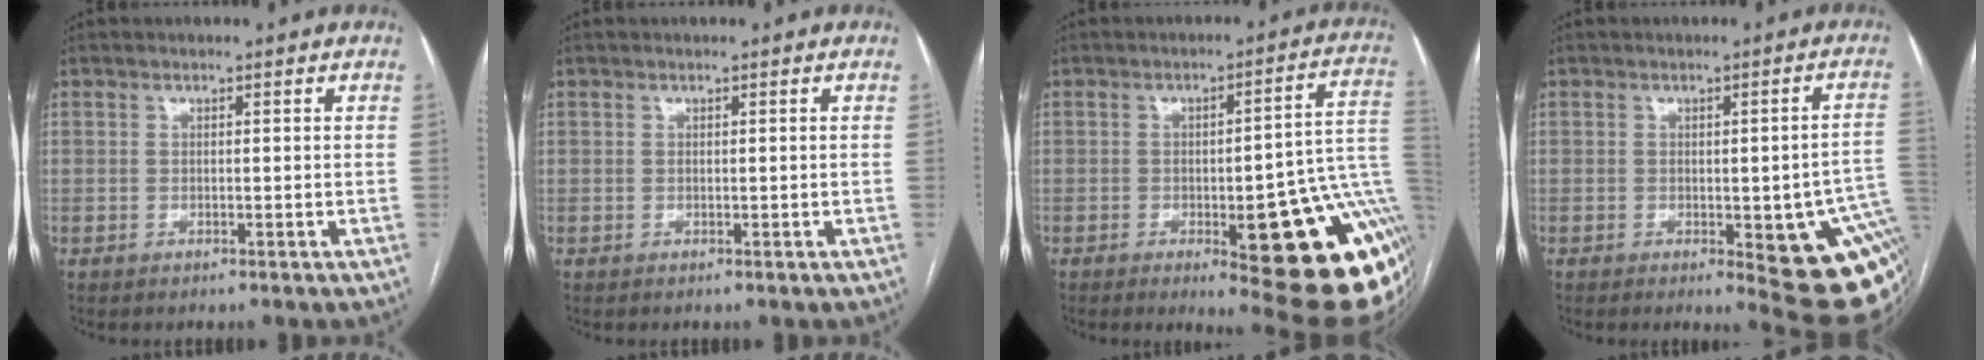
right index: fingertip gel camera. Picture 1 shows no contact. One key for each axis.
{"total": 0.0}
{"total": 23.7, "fx": -6.9, "fy": 4.7, "fz": 22.1, "tx": -0.173, "ty": 0.006, "tz": -0.077}
{"total": 16.0, "fx": -4.3, "fy": 4.0, "fz": 14.9, "tx": -0.093, "ty": 0.010, "tz": -0.034}